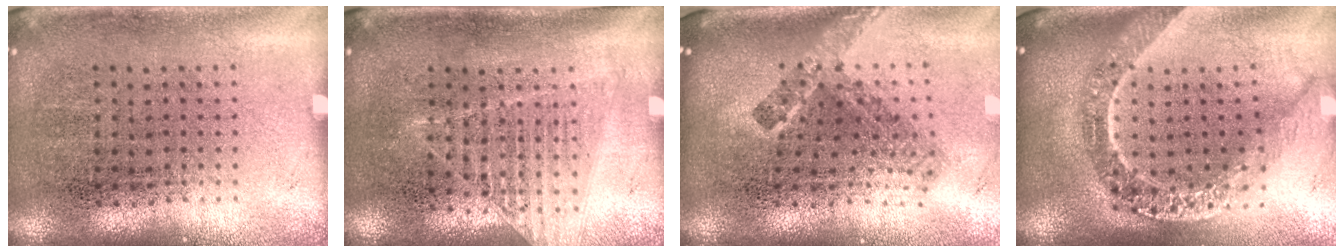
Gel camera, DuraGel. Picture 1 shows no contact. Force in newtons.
{"total": 1.2, "press": 1.2, "slide": 0.0}
{"total": 2.4, "press": 1.6, "slide": 1.8}
{"total": 2.7, "press": 2.2, "slide": 1.6}